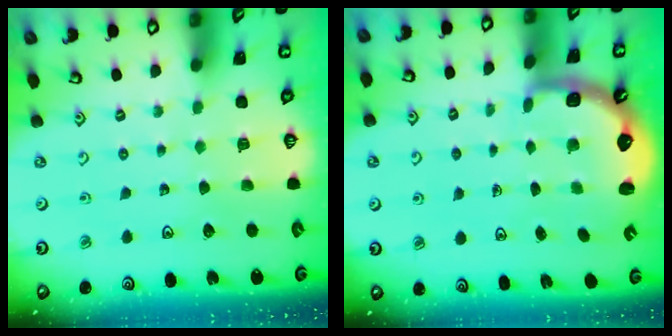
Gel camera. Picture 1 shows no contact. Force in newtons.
{"total": 2.6, "press": 2.4, "slide": 1.1}